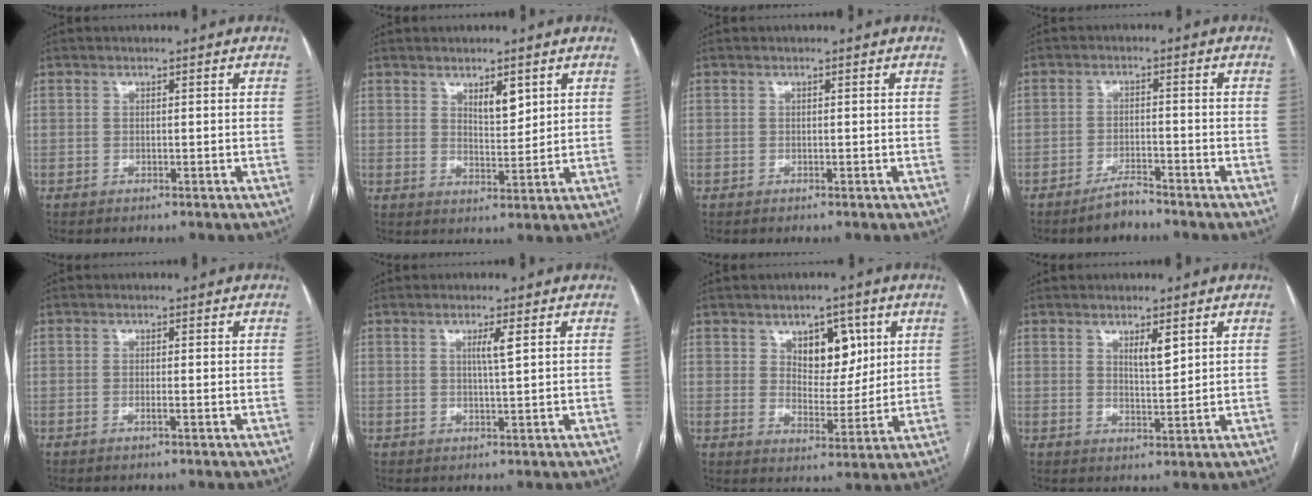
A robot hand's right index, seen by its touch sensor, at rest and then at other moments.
{"total": 4.1, "force": [2.3, 1.5, 3.1], "torque": [-0.052, -0.004, 0.041]}
{"total": 0.0}
{"total": 3.5, "force": [-3.1, 0.7, 1.4], "torque": [-0.026, -0.002, -0.055]}
{"total": 1.0, "force": [-0.4, -0.1, 0.9], "torque": [-0.020, -0.001, -0.007]}
{"total": 2.4, "force": [0.9, -0.3, 2.3], "torque": [-0.043, -0.002, 0.015]}
{"total": 7.9, "force": [3.5, 4.6, 5.4], "torque": [-0.073, 0.007, 0.060]}
{"total": 3.2, "force": [1.7, 0.7, 2.6], "torque": [-0.046, -0.005, 0.032]}